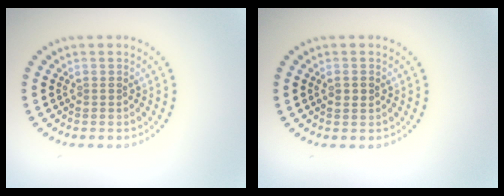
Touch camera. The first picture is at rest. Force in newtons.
{"total": 1.1, "press": 1.1, "slide": 0.2}